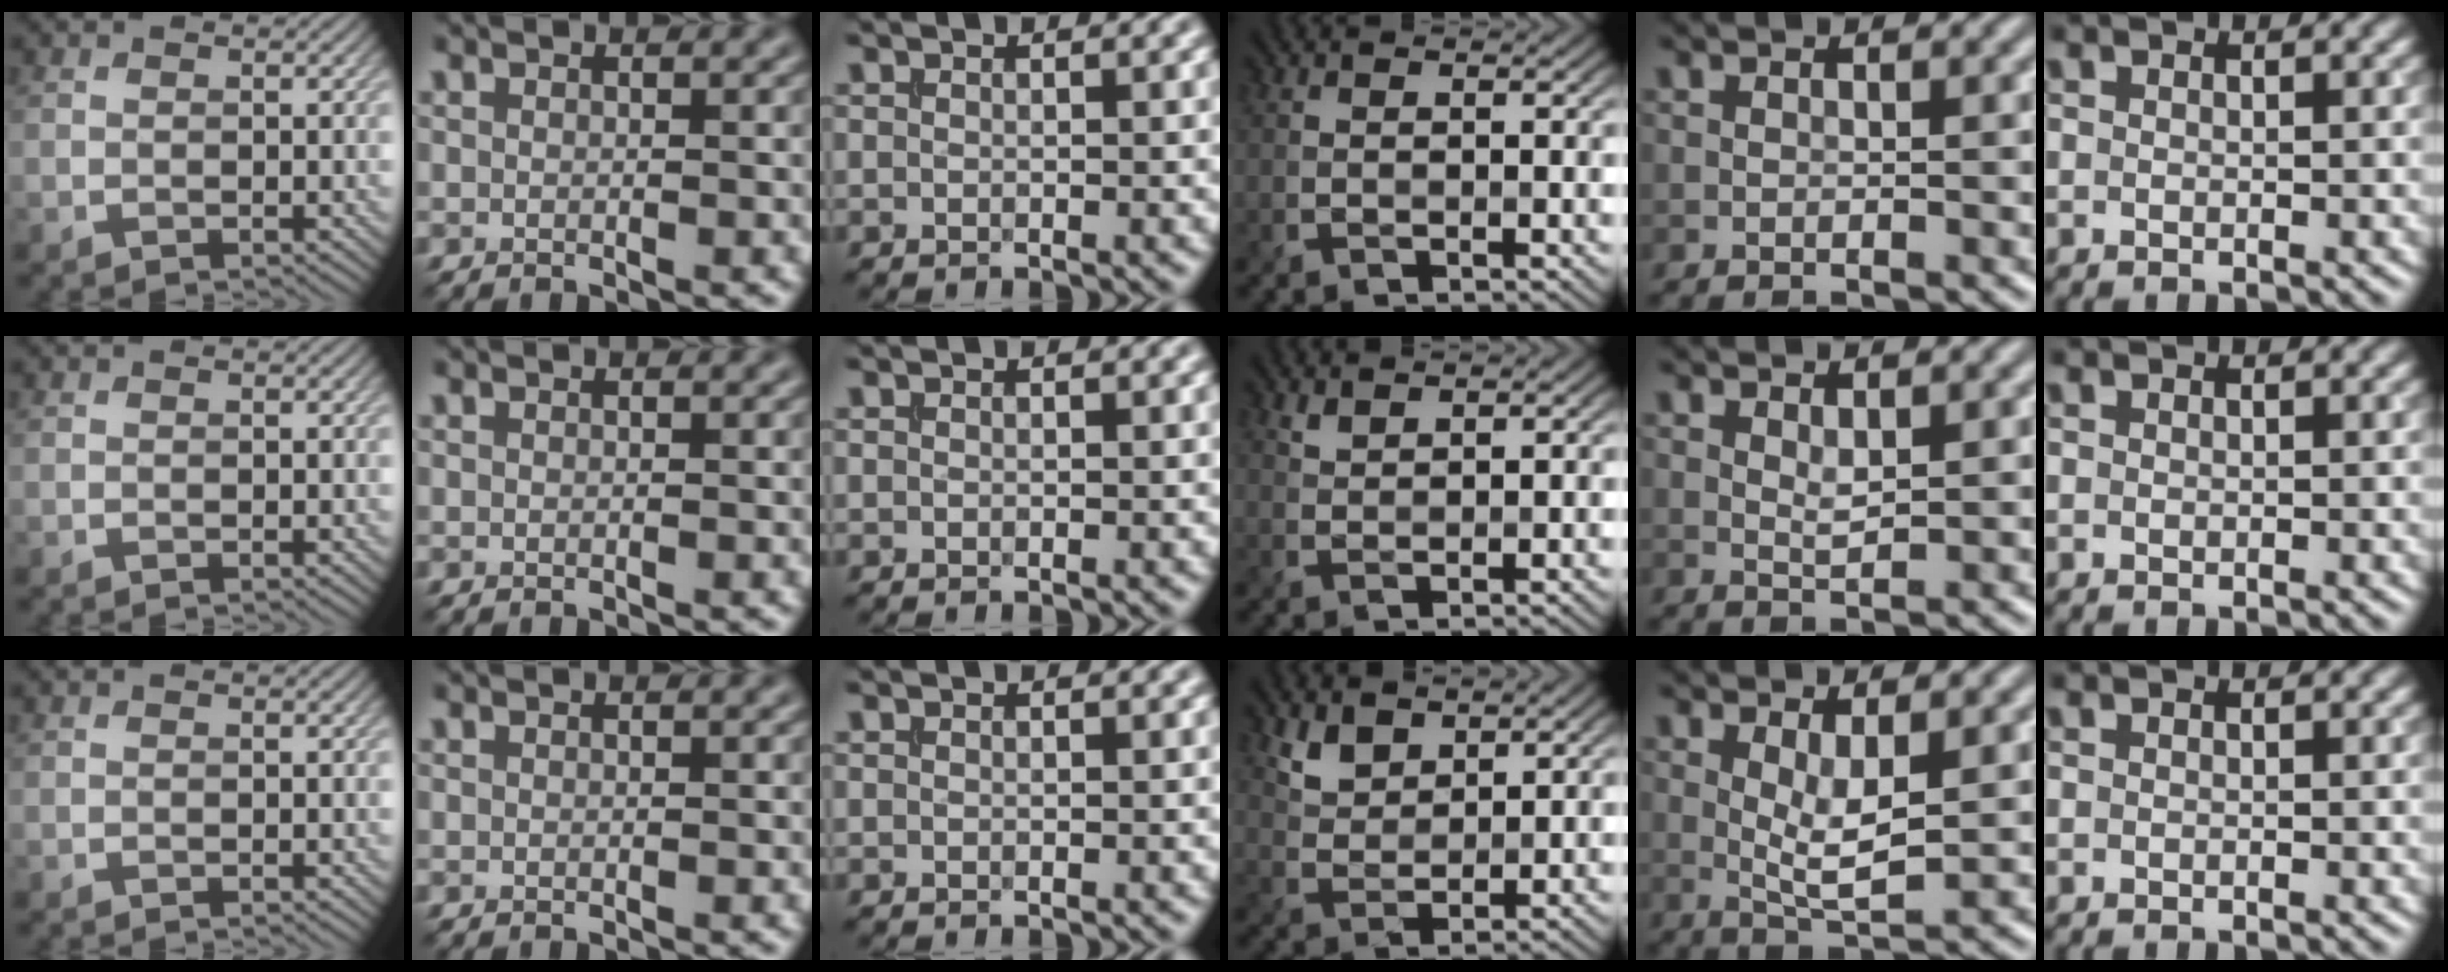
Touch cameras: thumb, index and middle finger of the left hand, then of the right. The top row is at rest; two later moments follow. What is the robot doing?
{"motion": "extract", "object": "file holder"}